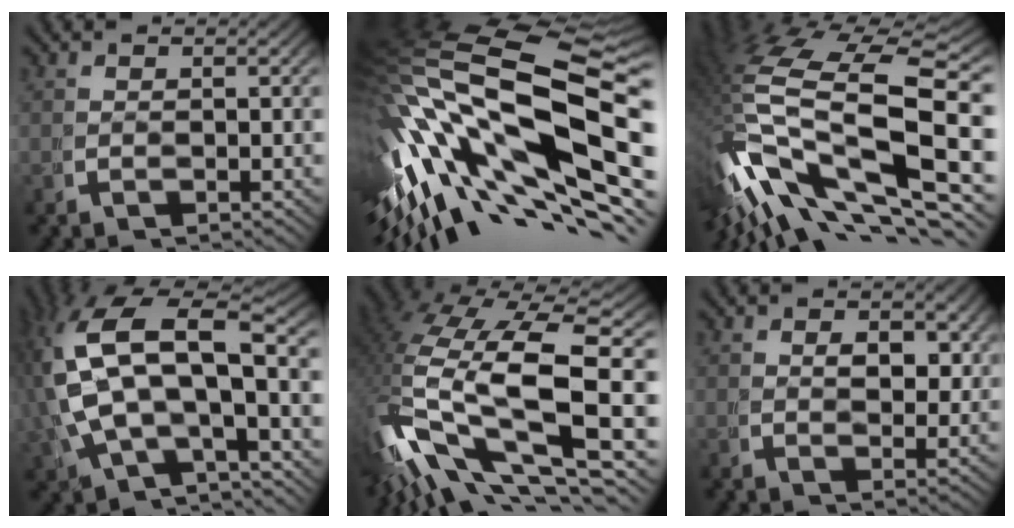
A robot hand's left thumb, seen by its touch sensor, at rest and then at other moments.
{"total": 19.6, "force": [0.9, 10.5, 16.6], "torque": [-0.348, -0.037, 0.043]}
{"total": 17.9, "force": [0.2, 8.9, 15.6], "torque": [-0.339, -0.043, 0.043]}
{"total": 12.6, "force": [1.2, 7.7, 10.0], "torque": [-0.217, -0.024, 0.033]}
{"total": 16.5, "force": [0.2, 9.2, 13.7], "torque": [-0.308, -0.054, 0.035]}
{"total": 2.7, "force": [1.4, 1.3, 1.9], "torque": [-0.032, -0.014, 0.027]}